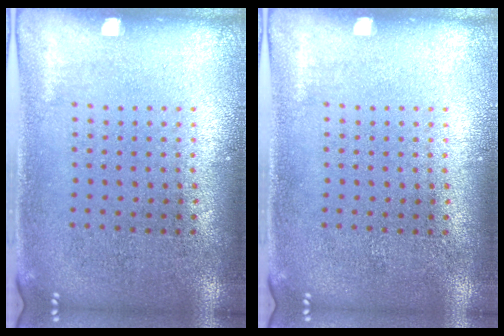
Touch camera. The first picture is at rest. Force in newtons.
{"total": 0.0}